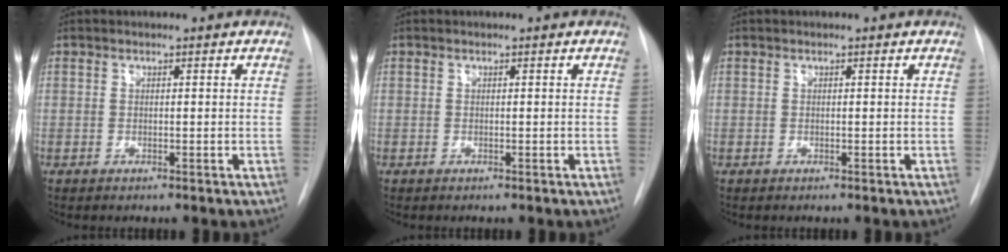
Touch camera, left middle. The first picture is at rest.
{"total": 0.0}
{"total": 0.0}